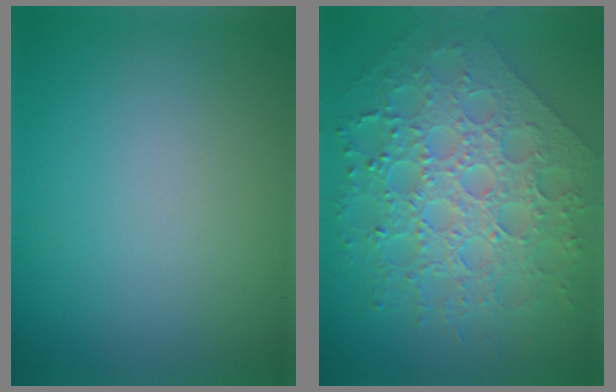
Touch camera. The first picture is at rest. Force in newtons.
{"total": 8.4, "press": 6.1, "slide": 5.7}